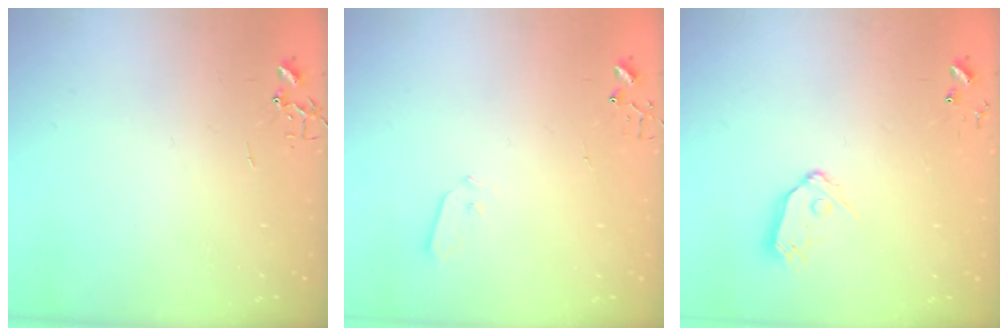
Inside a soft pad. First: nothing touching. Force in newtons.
{"total": 3.6, "press": 3.6, "slide": 0.6}
{"total": 8.0, "press": 8.0, "slide": 0.5}